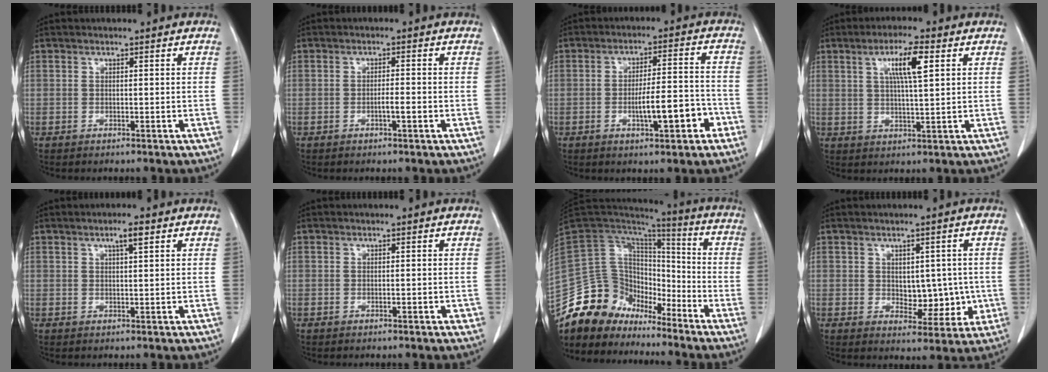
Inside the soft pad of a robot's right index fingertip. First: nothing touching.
{"total": 2.3, "force": [-0.8, 0.4, 2.1], "torque": [-0.040, 0.002, -0.012]}
{"total": 8.8, "force": [-3.5, 2.0, 7.9], "torque": [-0.127, 0.017, -0.046]}
{"total": 7.3, "force": [2.7, 1.0, 6.7], "torque": [-0.122, 0.006, 0.048]}
{"total": 2.8, "force": [1.5, 0.5, 2.3], "torque": [-0.041, 0.002, 0.026]}
{"total": 1.3, "force": [-0.3, 0.6, 1.1], "torque": [-0.025, 0.004, 0.000]}
{"total": 17.6, "force": [-14.2, 9.2, 4.8], "torque": [-0.099, 0.060, -0.252]}
{"total": 7.6, "force": [-0.1, 4.8, 5.9], "torque": [-0.068, 0.011, 0.015]}